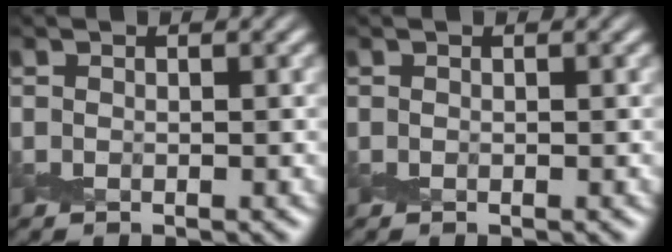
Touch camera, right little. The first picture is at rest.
{"total": 0.0}